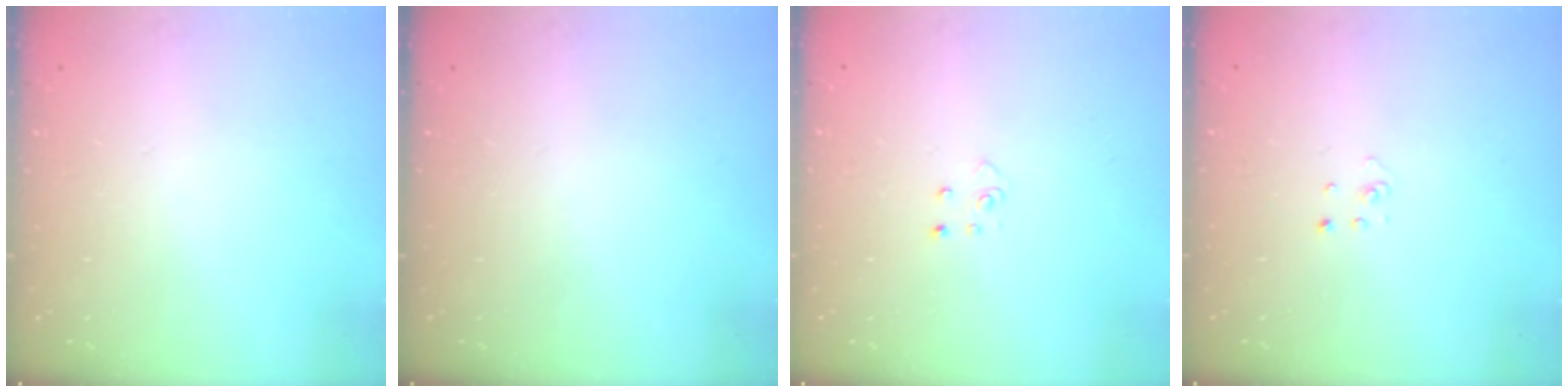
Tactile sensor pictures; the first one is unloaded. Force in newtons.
{"total": 0.0}
{"total": 2.6, "press": 2.6, "slide": 0.3}
{"total": 1.5, "press": 1.5, "slide": 0.1}